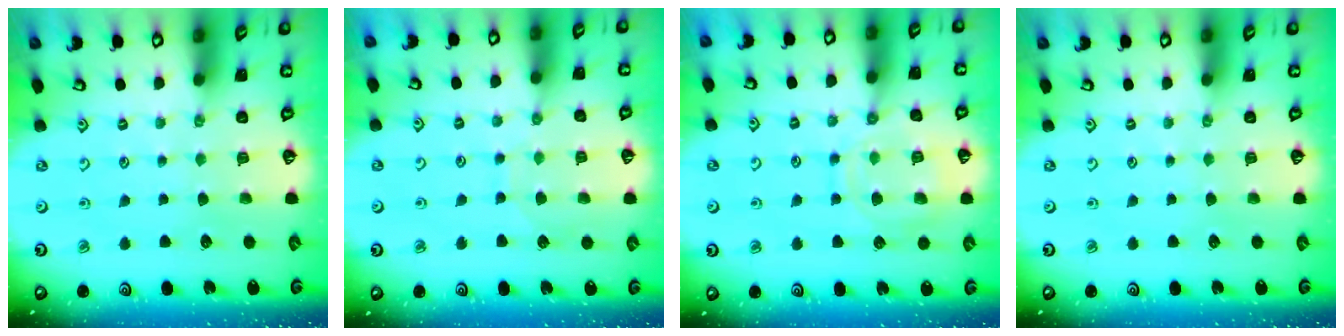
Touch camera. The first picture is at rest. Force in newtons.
{"total": 6.6, "press": 6.6, "slide": 0.6}
{"total": 12.9, "press": 12.8, "slide": 1.1}
{"total": 0.0}